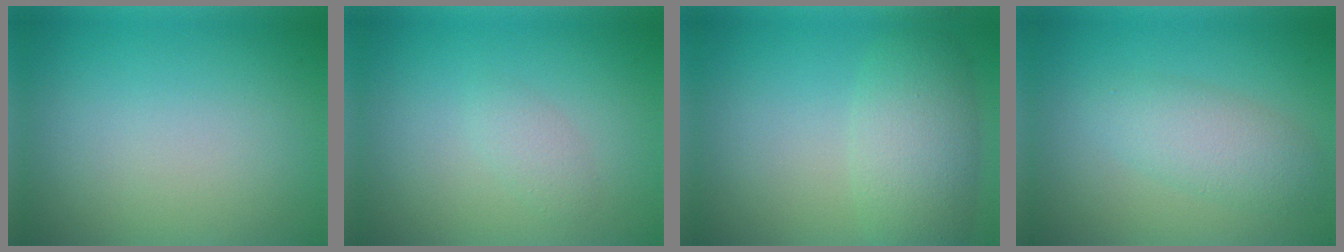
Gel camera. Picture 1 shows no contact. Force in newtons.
{"total": 1.2, "press": 1.2, "slide": 0.0}
{"total": 4.6, "press": 4.6, "slide": 0.2}
{"total": 3.3, "press": 3.3, "slide": 0.0}